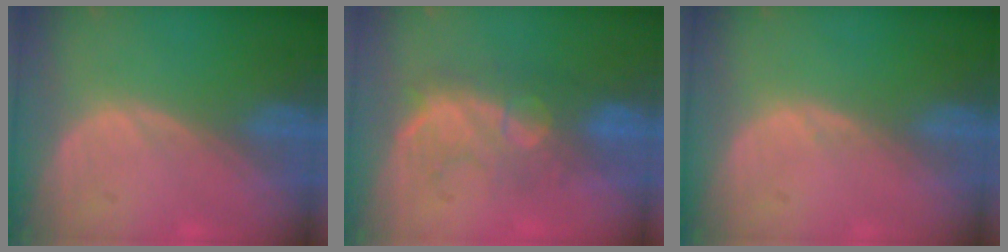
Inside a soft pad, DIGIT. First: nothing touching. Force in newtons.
{"total": 7.8, "press": 7.7, "slide": 1.2}
{"total": 0.5, "press": 0.5, "slide": 0.0}